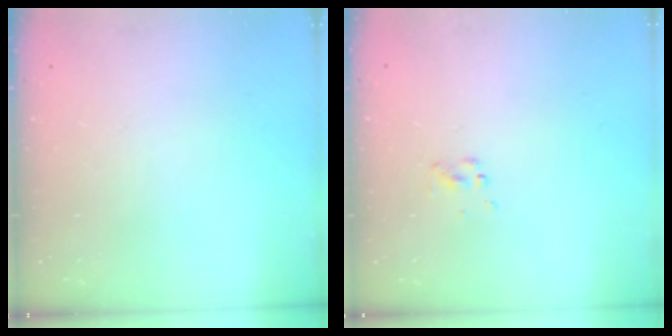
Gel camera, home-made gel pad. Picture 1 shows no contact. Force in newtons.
{"total": 1.5, "press": 1.5, "slide": 0.2}